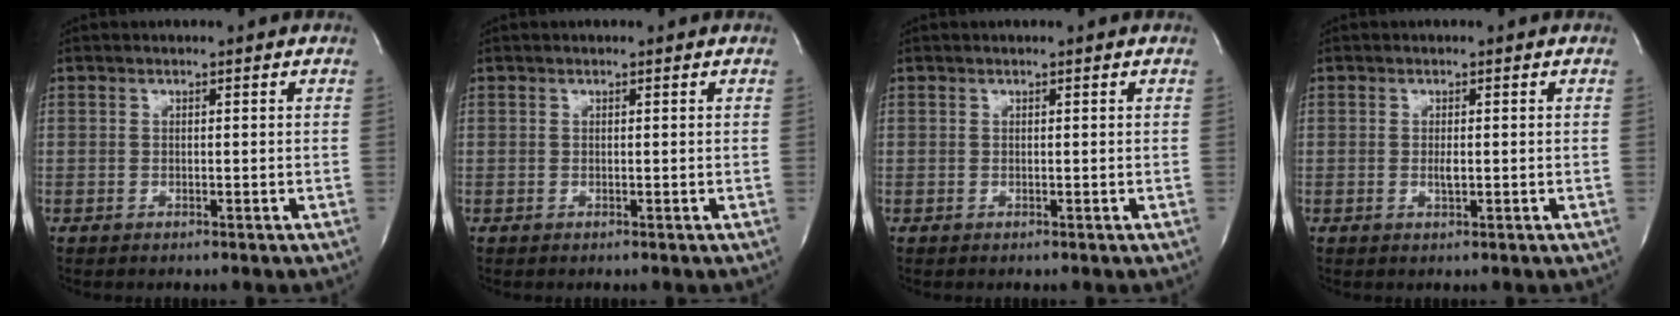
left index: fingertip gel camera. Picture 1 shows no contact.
{"total": 0.0}
{"total": 0.0}
{"total": 1.1, "force": [-0.1, 0.3, 1.0], "torque": [-0.023, -0.005, -0.002]}